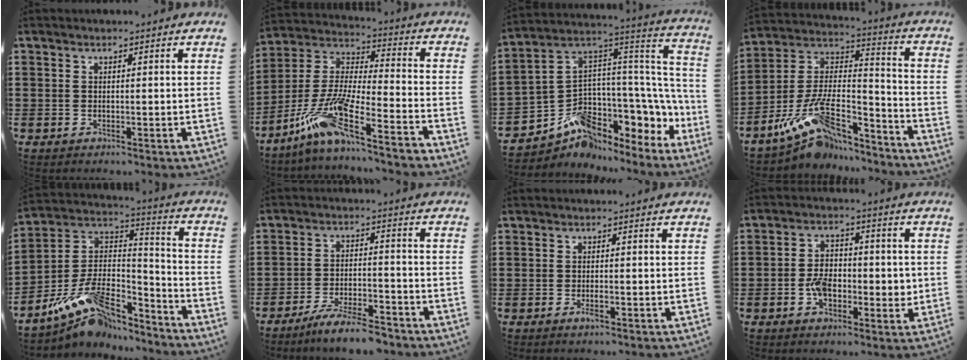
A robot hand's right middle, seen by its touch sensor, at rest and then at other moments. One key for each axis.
{"total": 11.3, "fx": -8.7, "fy": 0.1, "fz": 7.2, "tx": -0.169, "ty": -0.016, "tz": -0.184}
{"total": 5.2, "fx": -2.2, "fy": 4.0, "fz": 2.4, "tx": -0.076, "ty": -0.046, "tz": -0.047}
{"total": 12.1, "fx": -8.8, "fy": 4.4, "fz": 7.0, "tx": -0.150, "ty": 0.013, "tz": -0.173}
{"total": 11.5, "fx": -8.4, "fy": 4.5, "fz": 6.4, "tx": -0.135, "ty": 0.017, "tz": -0.165}
{"total": 7.0, "fx": -6.3, "fy": 0.4, "fz": 3.0, "tx": -0.064, "ty": -0.004, "tz": -0.120}
{"total": 1.5, "fx": -0.8, "fy": 0.3, "fz": 1.3, "tx": -0.032, "ty": -0.005, "tz": -0.015}
{"total": 5.3, "fx": -1.4, "fy": 3.6, "fz": 3.7, "tx": -0.054, "ty": 0.005, "tz": -0.029}